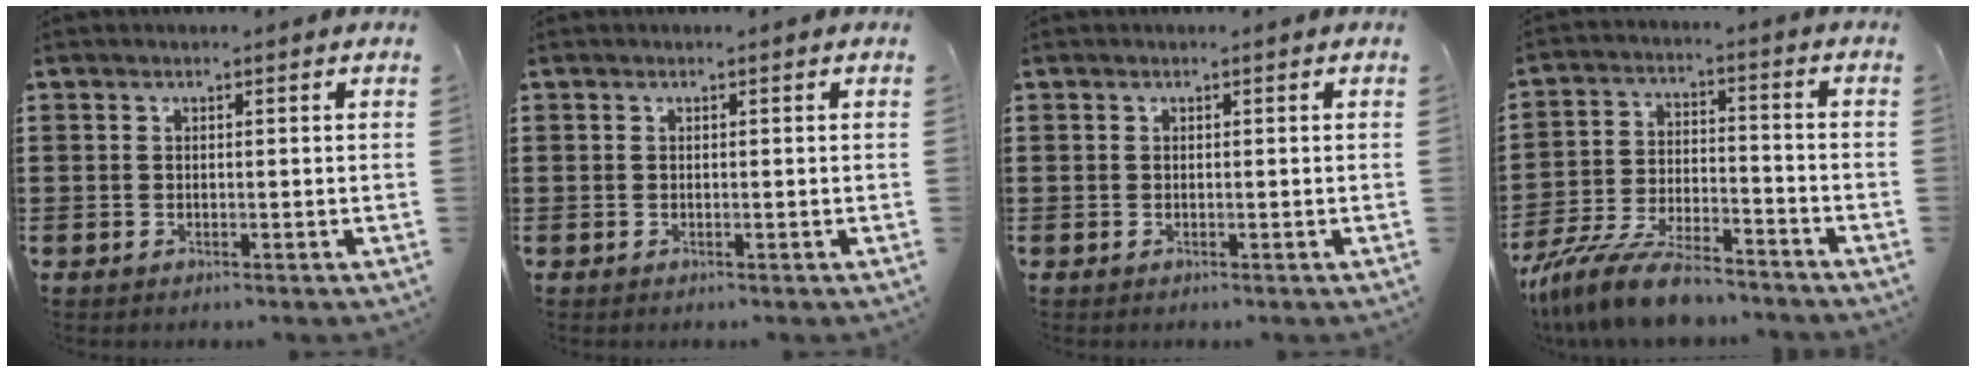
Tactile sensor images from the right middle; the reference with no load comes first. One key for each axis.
{"total": 0.0}
{"total": 0.0}
{"total": 9.6, "fx": -8.5, "fy": 1.8, "fz": 4.1, "tx": -0.084, "ty": 0.017, "tz": -0.165}